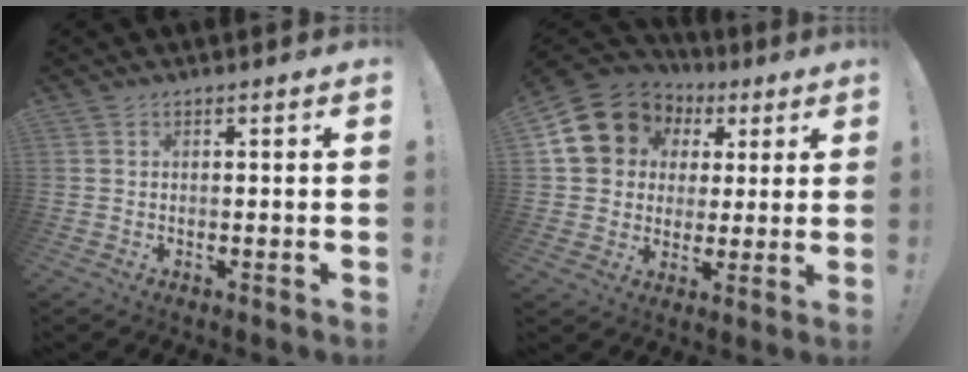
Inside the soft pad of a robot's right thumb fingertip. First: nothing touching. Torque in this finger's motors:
{"motor_torque": [0.46, 1.85, 1.07, 0.07, 0.08]}